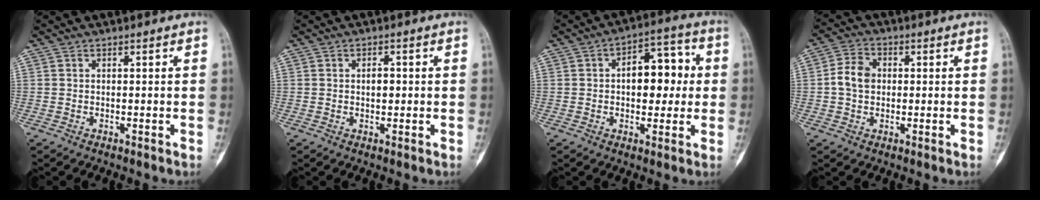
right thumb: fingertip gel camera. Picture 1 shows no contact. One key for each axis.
{"total": 2.0, "fx": 0.1, "fy": 1.2, "fz": 1.6, "tx": -0.017, "ty": 0.001, "tz": 0.001}
{"total": 11.3, "fx": 0.9, "fy": 6.7, "fz": 9.1, "tx": -0.088, "ty": 0.023, "tz": 0.009}
{"total": 6.0, "fx": 0.2, "fy": 4.7, "fz": 3.7, "tx": -0.061, "ty": 0.013, "tz": -0.003}